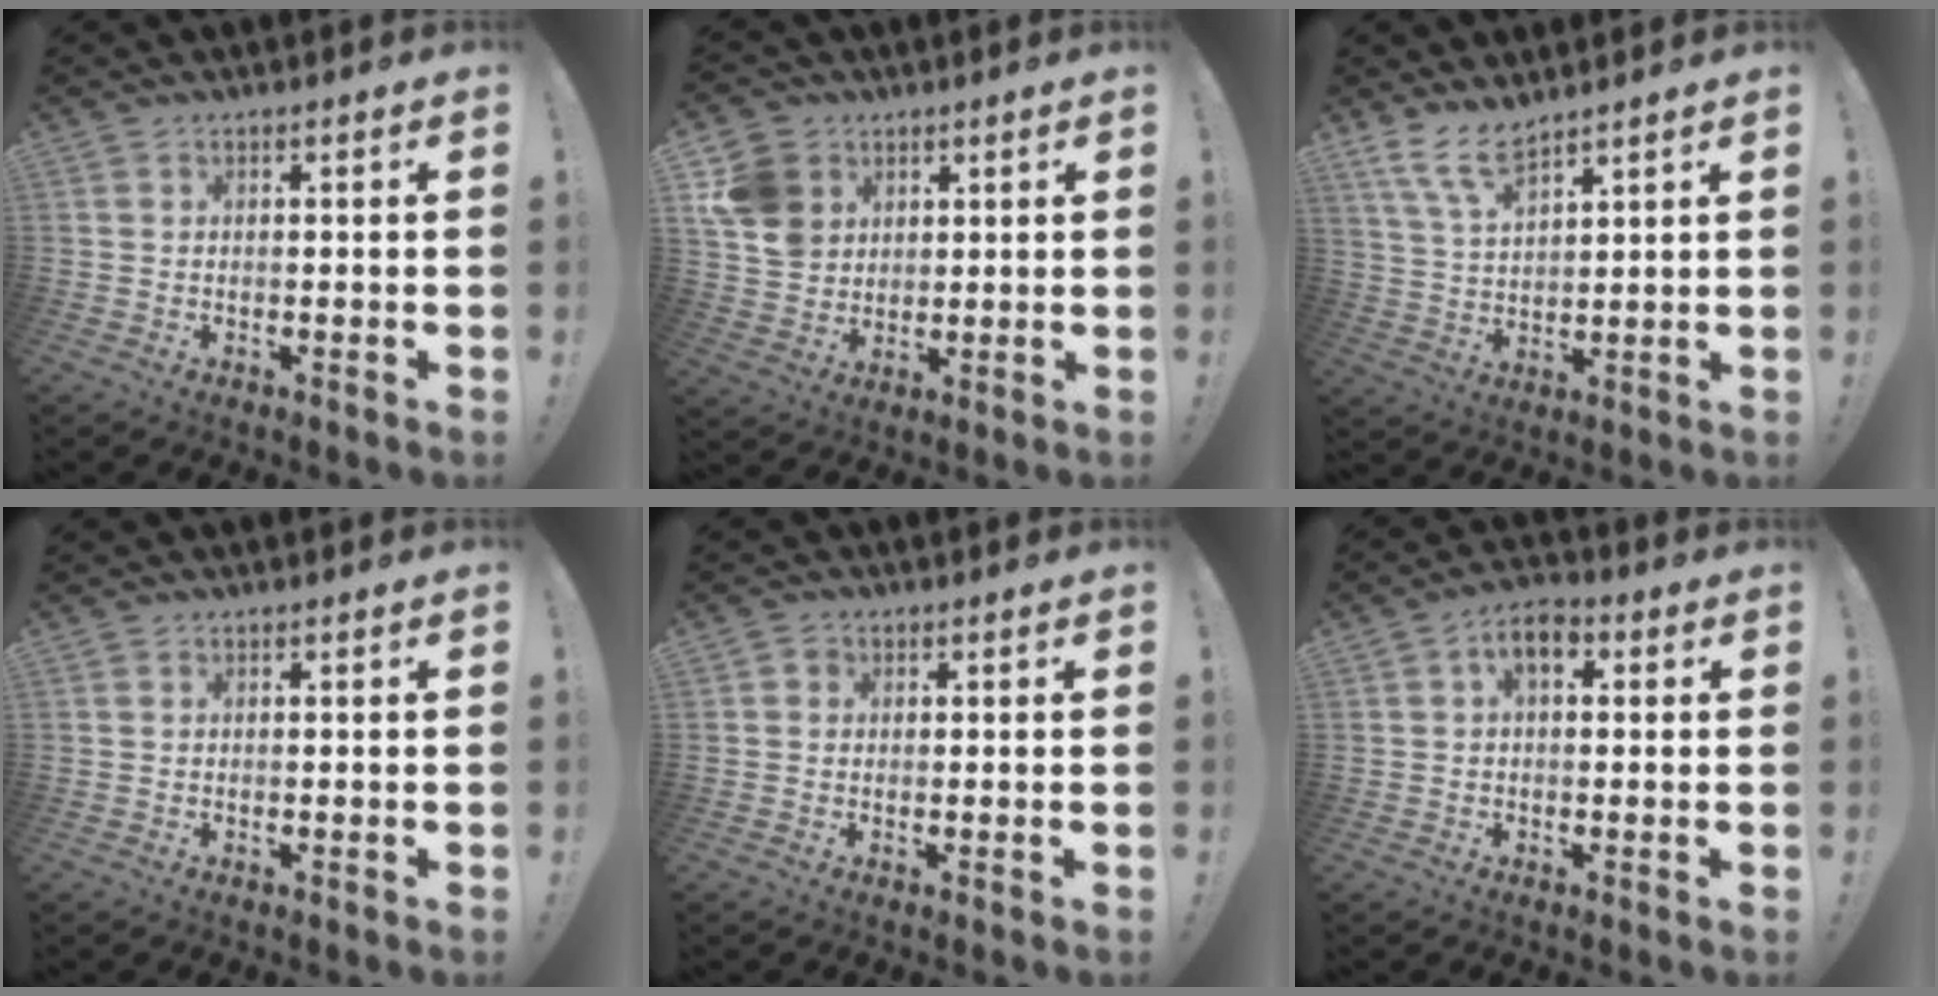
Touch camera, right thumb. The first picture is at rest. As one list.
[{"total": 11.7, "force": [4.5, 9.8, 4.6], "torque": [-0.084, -0.017, 0.092]}, {"total": 8.8, "force": [7.0, 2.6, 4.7], "torque": [-0.104, -0.033, 0.134]}, {"total": 0.0}, {"total": 1.6, "force": [0.1, 1.5, 0.6], "torque": [-0.004, -0.001, 0.001]}, {"total": 6.0, "force": [1.5, 3.7, 4.6], "torque": [-0.077, 0.008, 0.027]}]